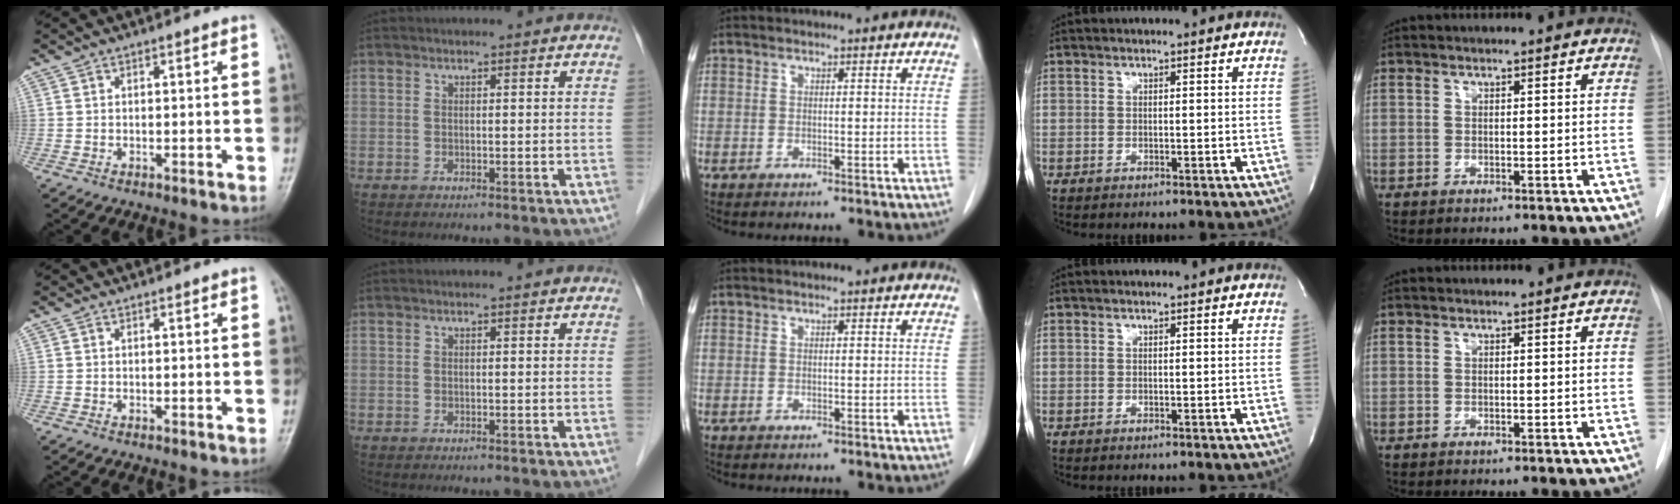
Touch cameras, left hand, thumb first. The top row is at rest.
{}